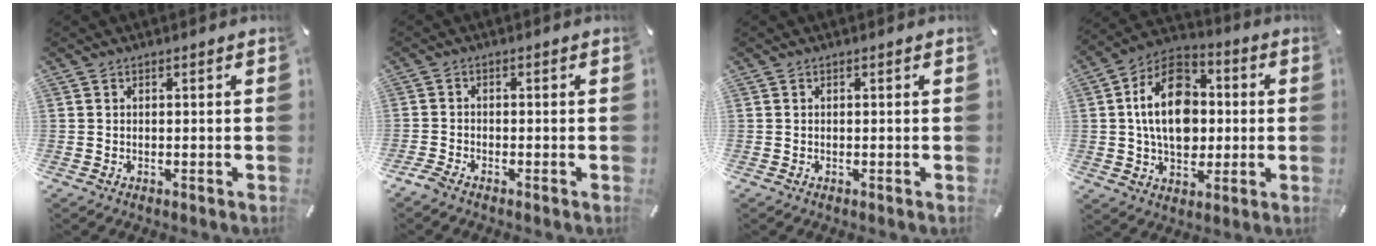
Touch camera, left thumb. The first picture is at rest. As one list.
[{"total": 2.0, "force": [-1.8, 0.3, 0.8], "torque": [-0.027, 0.002, -0.038]}, {"total": 0.0}, {"total": 16.9, "force": [0.6, 12.1, 11.8], "torque": [-0.227, 0.011, 0.007]}]